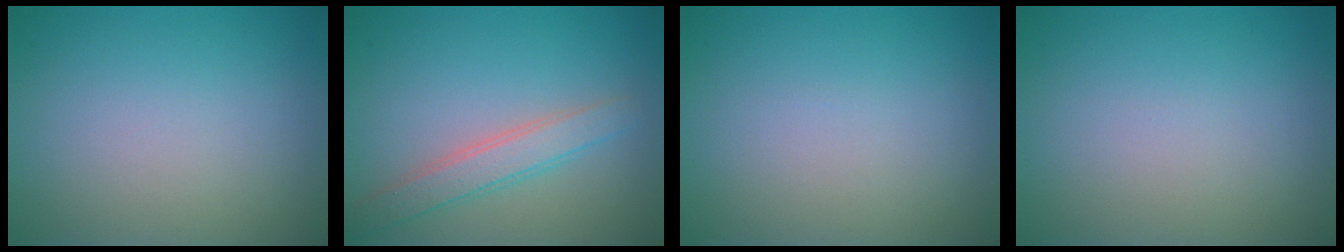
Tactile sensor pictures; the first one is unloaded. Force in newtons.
{"total": 2.8, "press": 2.8, "slide": 0.2}
{"total": 0.0}
{"total": 0.0}